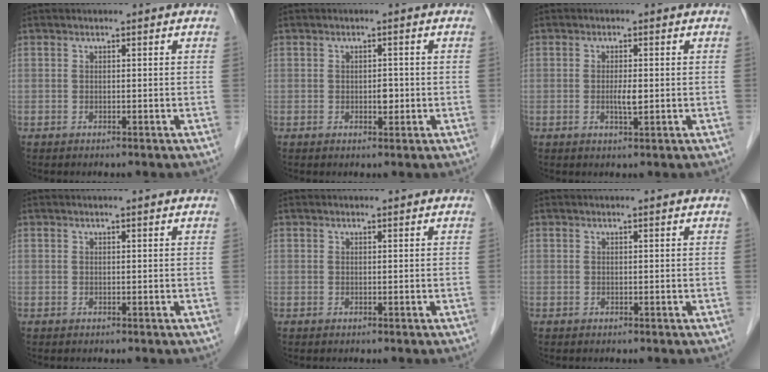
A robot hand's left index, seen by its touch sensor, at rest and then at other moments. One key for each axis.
{"total": 1.7, "fx": -0.3, "fy": 1.0, "fz": 1.4, "tx": -0.019, "ty": 0.002, "tz": -0.002}
{"total": 2.1, "fx": -0.2, "fy": 0.4, "fz": 2.1, "tx": -0.043, "ty": -0.001, "tz": -0.002}
{"total": 2.3, "fx": 2.1, "fy": -0.1, "fz": 0.9, "tx": -0.014, "ty": 0.012, "tz": 0.021}
{"total": 1.5, "fx": 1.4, "fy": 0.1, "fz": 0.6, "tx": -0.008, "ty": 0.014, "tz": 0.020}
{"total": 1.9, "fx": 1.7, "fy": -0.1, "fz": 0.7, "tx": -0.012, "ty": 0.009, "tz": 0.018}